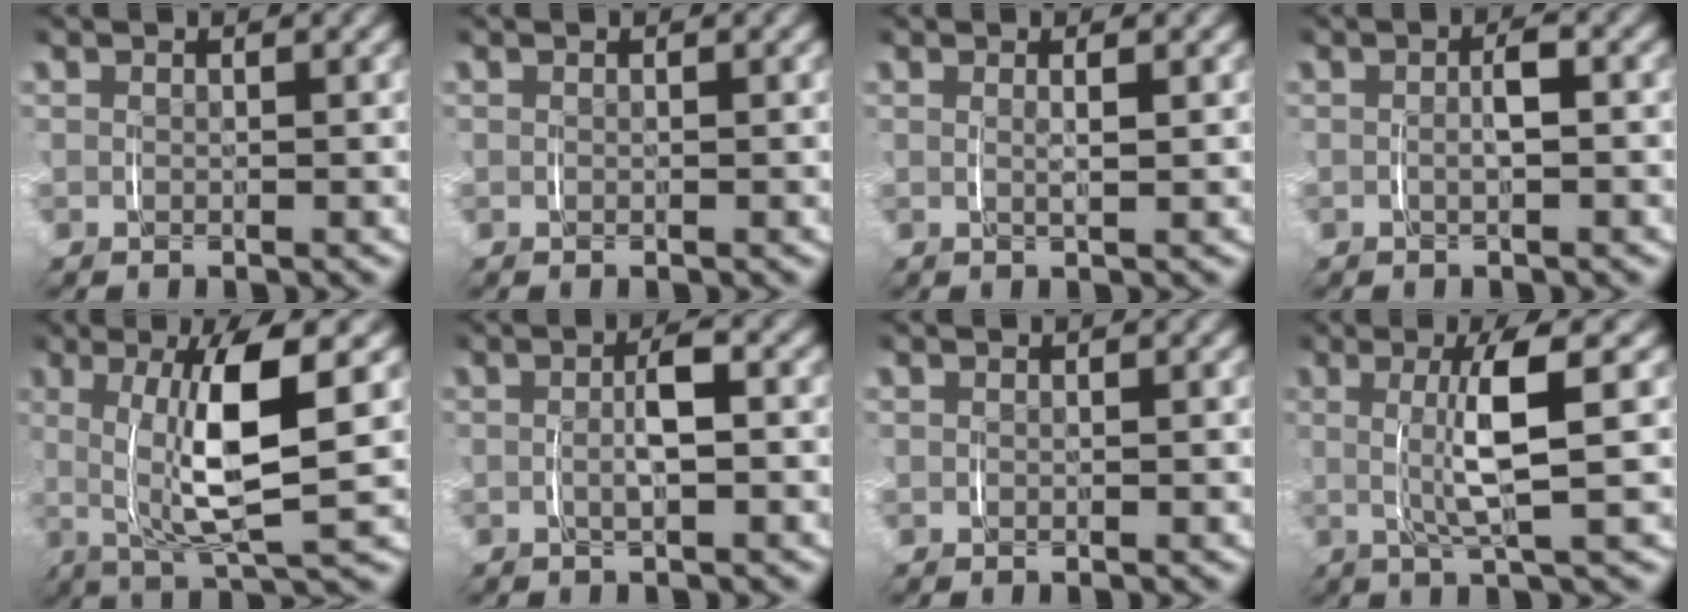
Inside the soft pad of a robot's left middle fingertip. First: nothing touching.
{"total": 0.0}
{"total": 1.2, "force": [0.5, -0.3, 1.0], "torque": [-0.014, -0.004, 0.012]}
{"total": 1.7, "force": [-0.3, 0.5, 1.6], "torque": [-0.026, 0.000, -0.004]}
{"total": 7.4, "force": [1.1, 1.6, 7.1], "torque": [-0.125, 0.002, 0.016]}
{"total": 2.3, "force": [-0.5, 0.6, 2.2], "torque": [-0.038, 0.000, -0.005]}
{"total": 0.0}
{"total": 4.5, "force": [0.5, -0.1, 4.5], "torque": [-0.079, -0.001, 0.006]}